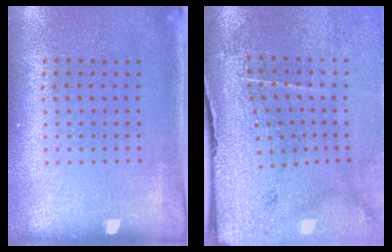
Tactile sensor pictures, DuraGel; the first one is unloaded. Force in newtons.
{"total": 3.5, "press": 3.2, "slide": 1.4}